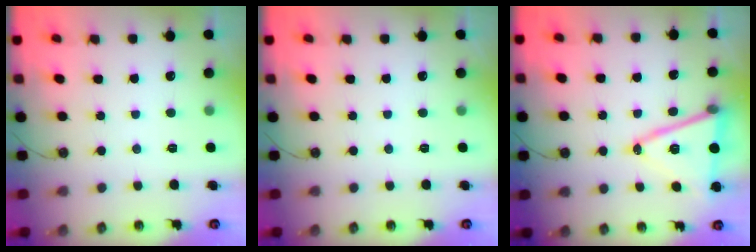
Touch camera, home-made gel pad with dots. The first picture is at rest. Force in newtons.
{"total": 0.0}
{"total": 14.9, "press": 14.5, "slide": 3.5}